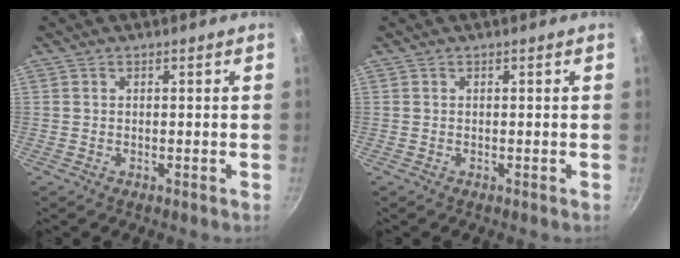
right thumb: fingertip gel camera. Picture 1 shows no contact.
{"total": 0.0}